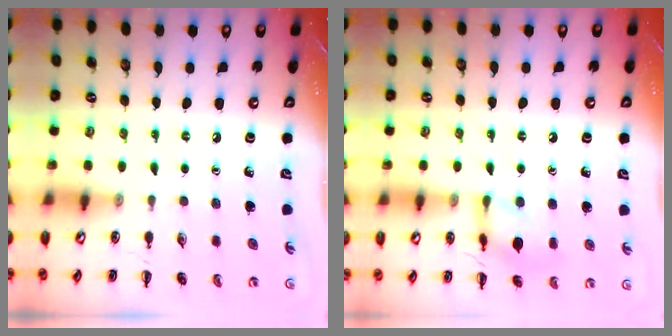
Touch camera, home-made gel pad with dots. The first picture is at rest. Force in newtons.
{"total": 10.3, "press": 10.3, "slide": 0.4}